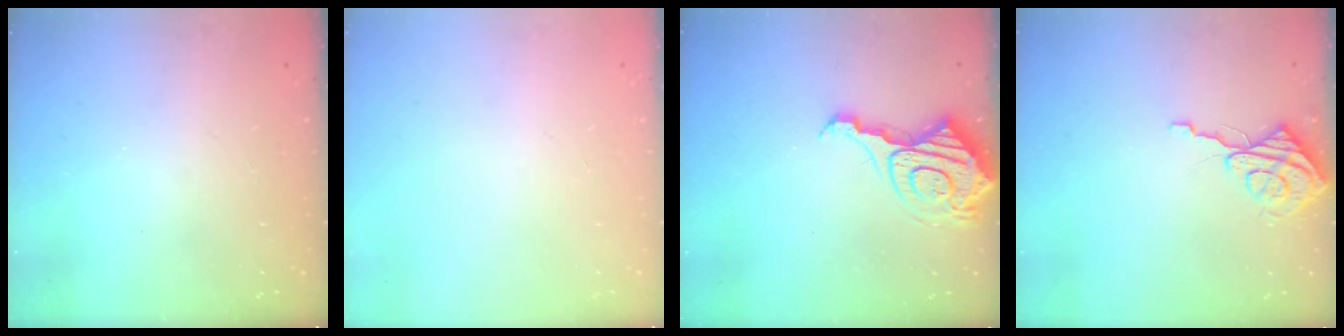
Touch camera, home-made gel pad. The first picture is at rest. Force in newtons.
{"total": 0.0}
{"total": 12.7, "press": 12.6, "slide": 1.3}
{"total": 8.9, "press": 8.9, "slide": 0.4}